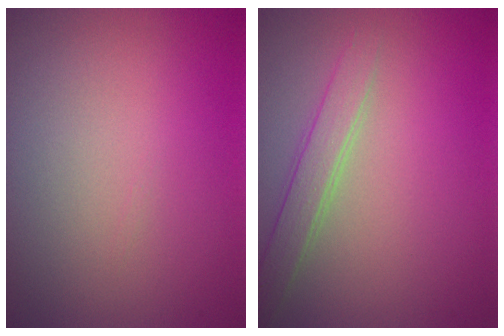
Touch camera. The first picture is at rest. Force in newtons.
{"total": 2.3, "press": 2.3, "slide": 0.1}